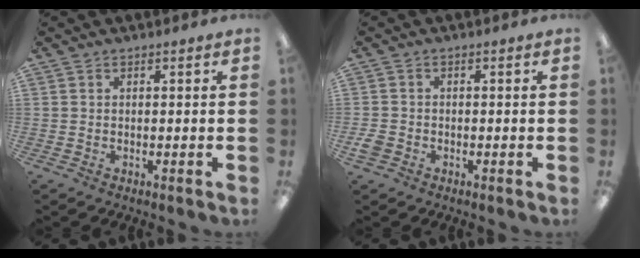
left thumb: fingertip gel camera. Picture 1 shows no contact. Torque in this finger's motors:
{"motor_torque": [-0.13, 0.32, -0.09, 0.14, 0.01]}